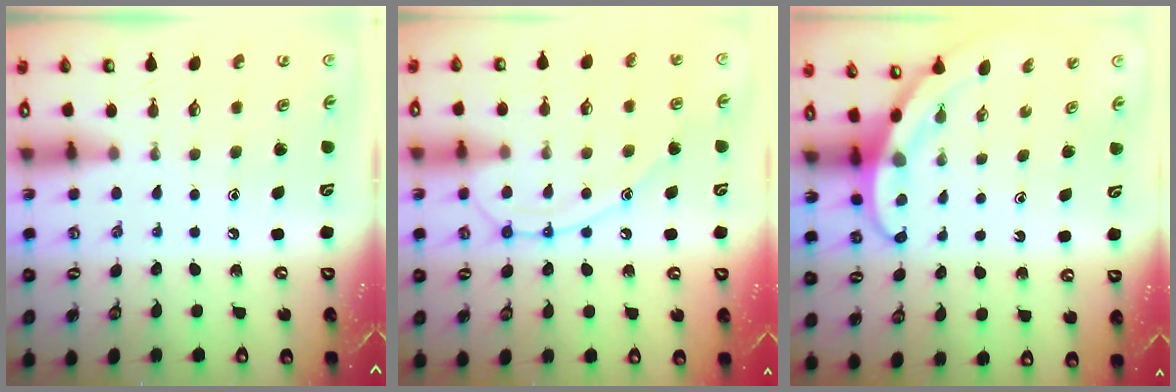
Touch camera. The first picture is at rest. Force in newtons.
{"total": 13.6, "press": 13.5, "slide": 1.3}
{"total": 3.6, "press": 3.6, "slide": 0.4}